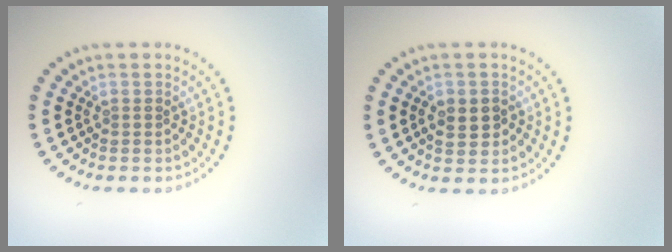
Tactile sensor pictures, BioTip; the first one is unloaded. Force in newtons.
{"total": 2.3, "press": 2.3, "slide": 0.3}